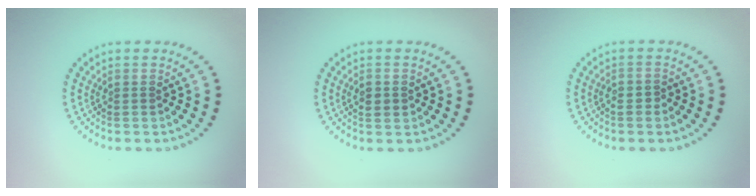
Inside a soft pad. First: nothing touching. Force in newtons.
{"total": 1.5, "press": 1.5, "slide": 0.1}
{"total": 0.6, "press": 0.5, "slide": 0.3}